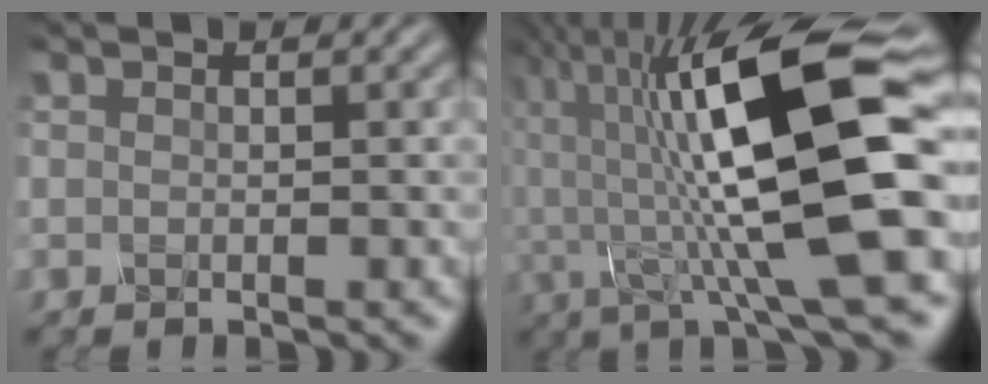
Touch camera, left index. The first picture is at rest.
{"total": 14.7, "force": [0.9, 3.8, 14.1], "torque": [-0.240, 0.016, 0.011]}